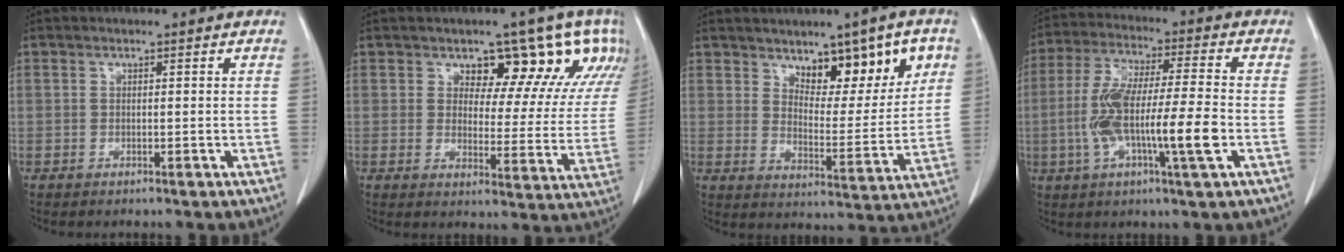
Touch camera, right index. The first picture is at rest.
{"total": 14.3, "force": [9.8, 7.4, 7.4], "torque": [-0.057, -0.002, 0.099]}
{"total": 10.9, "force": [5.8, 4.3, 8.2], "torque": [-0.105, 0.002, 0.096]}
{"total": 13.7, "force": [-3.1, 1.0, 13.3], "torque": [-0.258, -0.001, -0.057]}